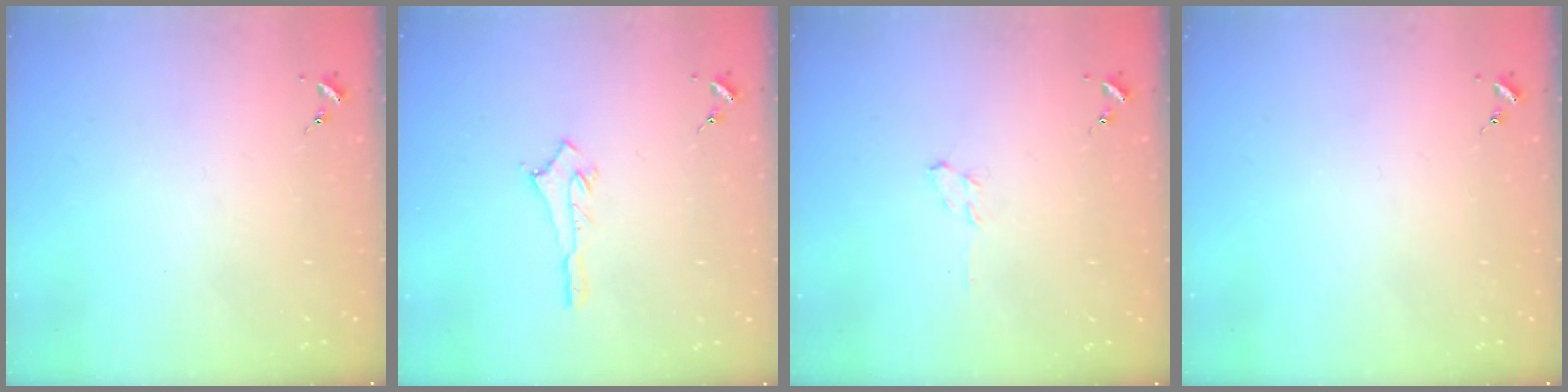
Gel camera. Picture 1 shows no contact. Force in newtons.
{"total": 2.8, "press": 2.8, "slide": 0.2}
{"total": 3.8, "press": 3.7, "slide": 0.5}
{"total": 0.0}